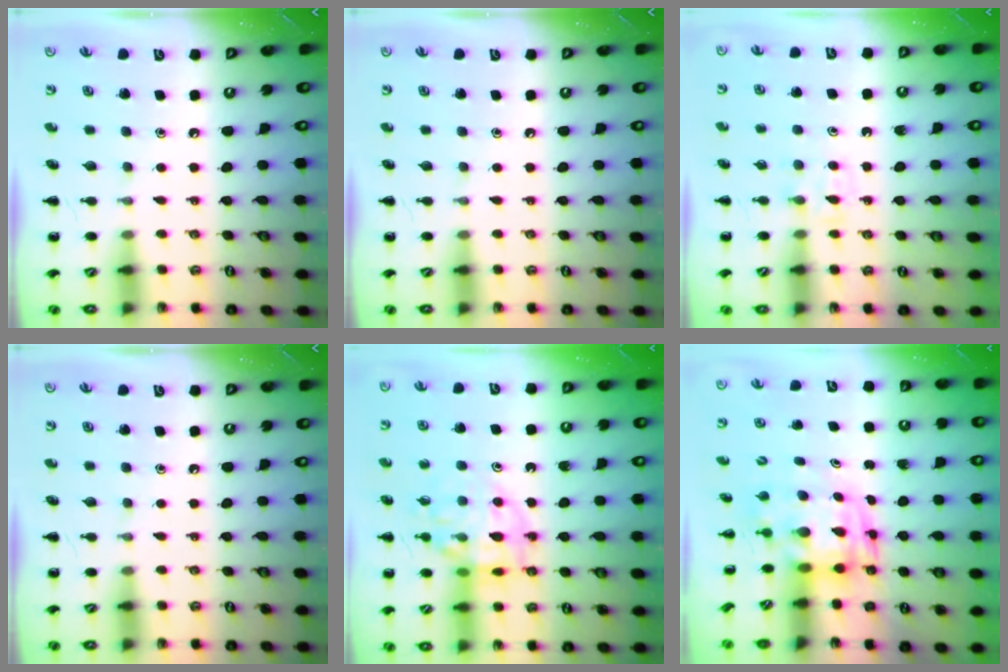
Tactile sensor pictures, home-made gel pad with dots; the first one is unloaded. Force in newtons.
{"total": 0.0}
{"total": 3.6, "press": 3.4, "slide": 1.2}
{"total": 0.0}
{"total": 13.2, "press": 13.0, "slide": 2.6}
{"total": 3.5, "press": 3.5, "slide": 0.7}